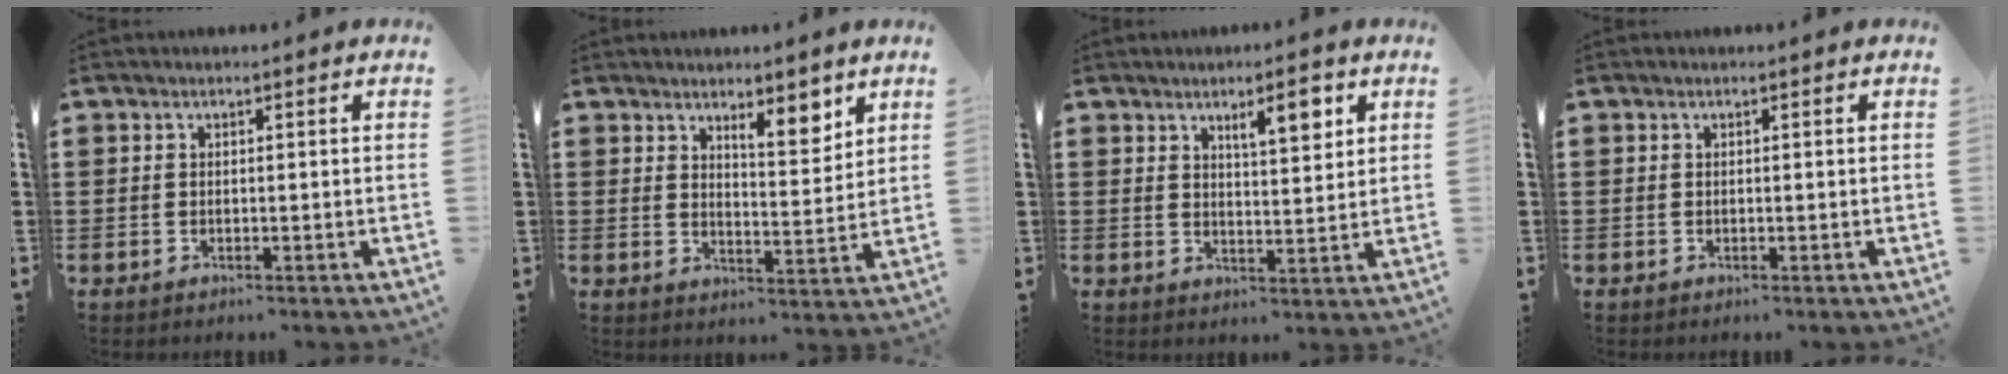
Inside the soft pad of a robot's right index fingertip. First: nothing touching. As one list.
[{"total": 5.1, "force": [4.0, 1.6, 2.7], "torque": [-0.038, -0.014, 0.065]}, {"total": 5.1, "force": [2.8, 1.4, 4.0], "torque": [-0.053, -0.005, 0.039]}, {"total": 0.0}]